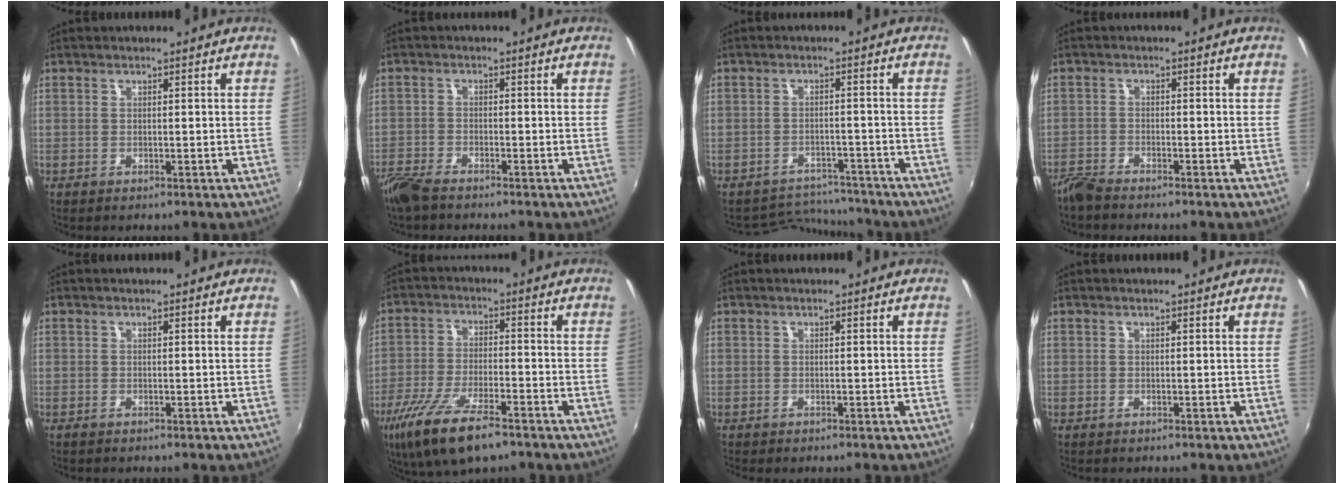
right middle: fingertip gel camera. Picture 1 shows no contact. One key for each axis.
{"total": 5.5, "fx": -4.6, "fy": 1.3, "fz": 2.6, "tx": -0.074, "ty": -0.019, "tz": -0.093}
{"total": 7.6, "fx": -7.3, "fy": 1.9, "fz": 0.0, "tx": -0.014, "ty": 0.013, "tz": -0.105}
{"total": 3.5, "fx": -3.3, "fy": 0.4, "fz": 1.0, "tx": -0.032, "ty": -0.012, "tz": -0.070}
{"total": 0.0}
{"total": 14.0, "fx": -9.2, "fy": 4.2, "fz": 9.7, "tx": -0.211, "ty": -0.036, "tz": -0.171}
{"total": 0.5, "fx": -0.5, "fy": 0.1, "fz": 0.3, "tx": -0.007, "ty": -0.002, "tz": -0.006}
{"total": 0.0}